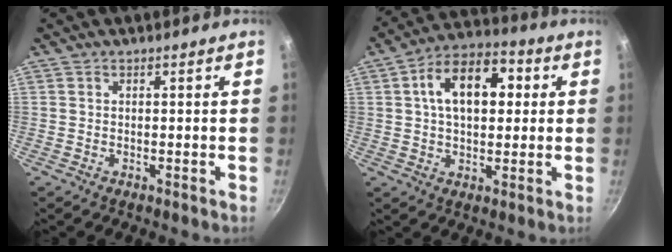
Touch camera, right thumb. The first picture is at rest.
{"total": 14.3, "force": [2.9, 8.8, 11.0], "torque": [-0.135, 0.020, 0.031]}